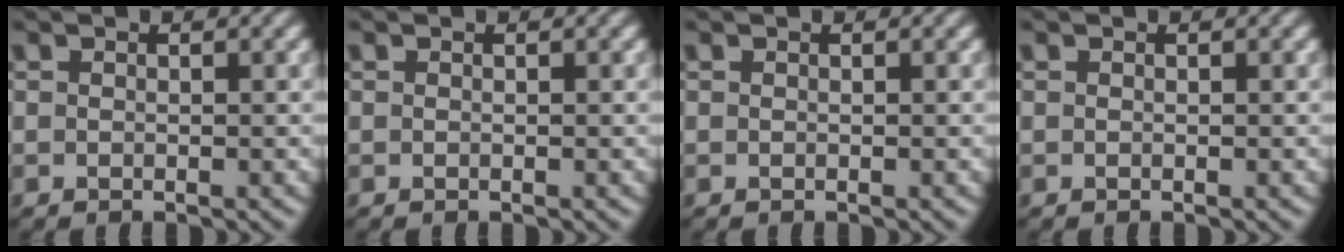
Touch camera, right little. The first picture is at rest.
{"total": 0.0}
{"total": 0.0}
{"total": 0.0}